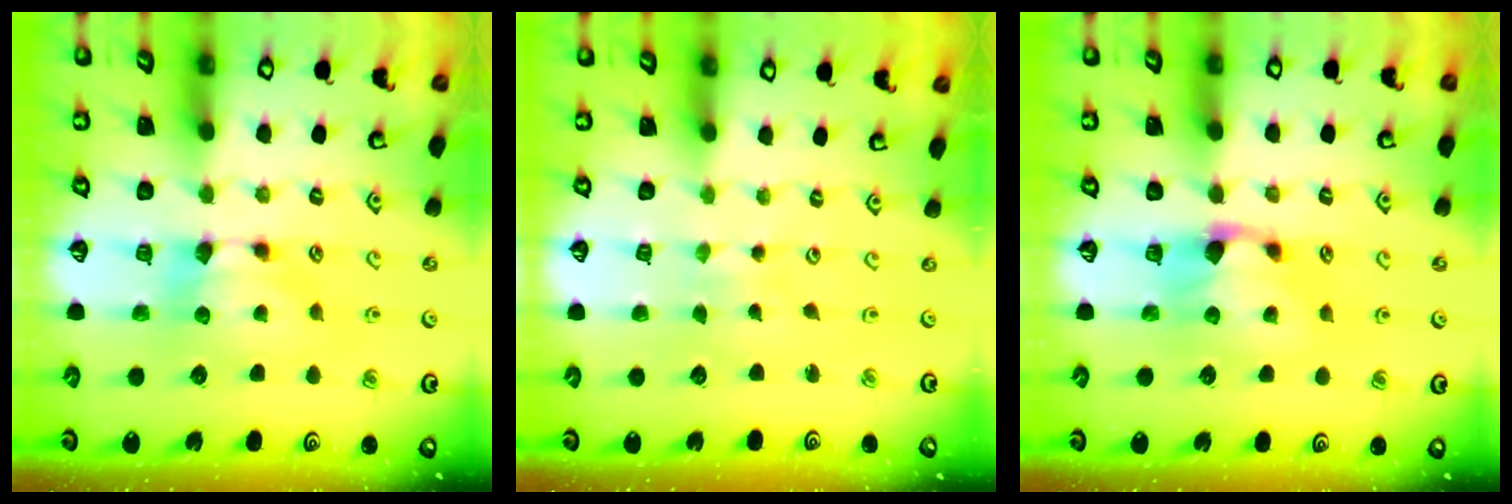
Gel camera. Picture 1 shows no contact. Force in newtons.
{"total": 5.1, "press": 5.1, "slide": 0.2}
{"total": 1.2, "press": 0.1, "slide": 1.2}